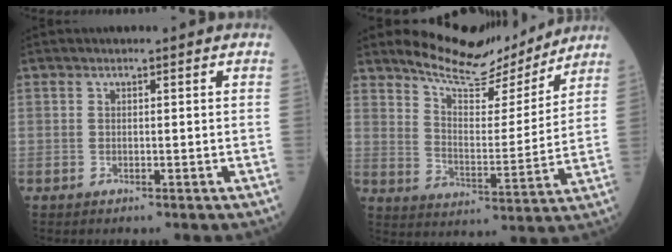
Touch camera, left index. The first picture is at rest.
{"total": 12.1, "force": [11.5, 2.5, 2.9], "torque": [-0.057, -0.006, 0.183]}